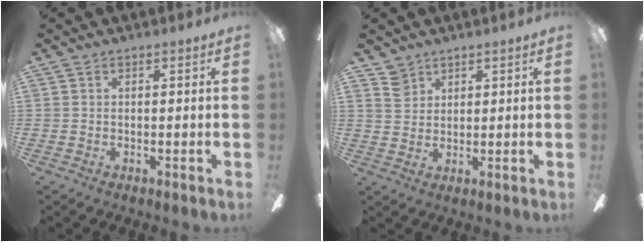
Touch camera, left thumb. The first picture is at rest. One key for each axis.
{"total": 4.5, "fx": 3.4, "fy": 2.8, "fz": 0.9, "tx": -0.012, "ty": -0.012, "tz": 0.063}